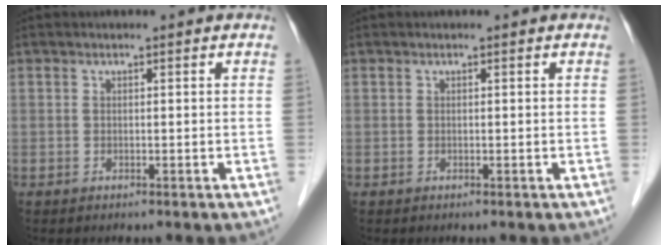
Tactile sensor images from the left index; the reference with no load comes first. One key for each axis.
{"total": 0.0}